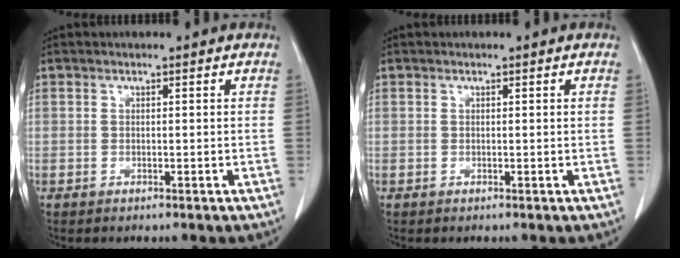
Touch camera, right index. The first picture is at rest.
{"total": 0.0}